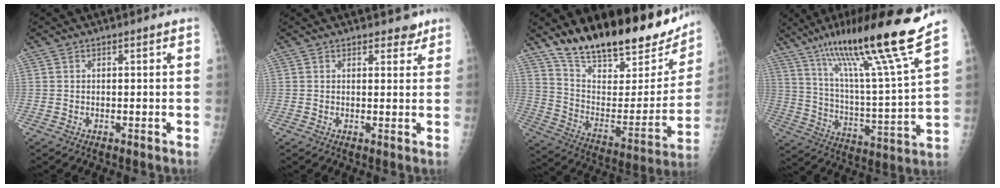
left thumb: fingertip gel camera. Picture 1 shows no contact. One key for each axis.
{"total": 2.2, "fx": 1.7, "fy": 1.2, "fz": 0.8, "tx": 0.008, "ty": -0.008, "tz": 0.016}
{"total": 28.3, "fx": 21.8, "fy": 10.7, "fz": 14.6, "tx": -0.197, "ty": -0.081, "tz": 0.330}
{"total": 23.0, "fx": 16.2, "fy": 0.3, "fz": 16.4, "tx": -0.250, "ty": -0.067, "tz": 0.274}